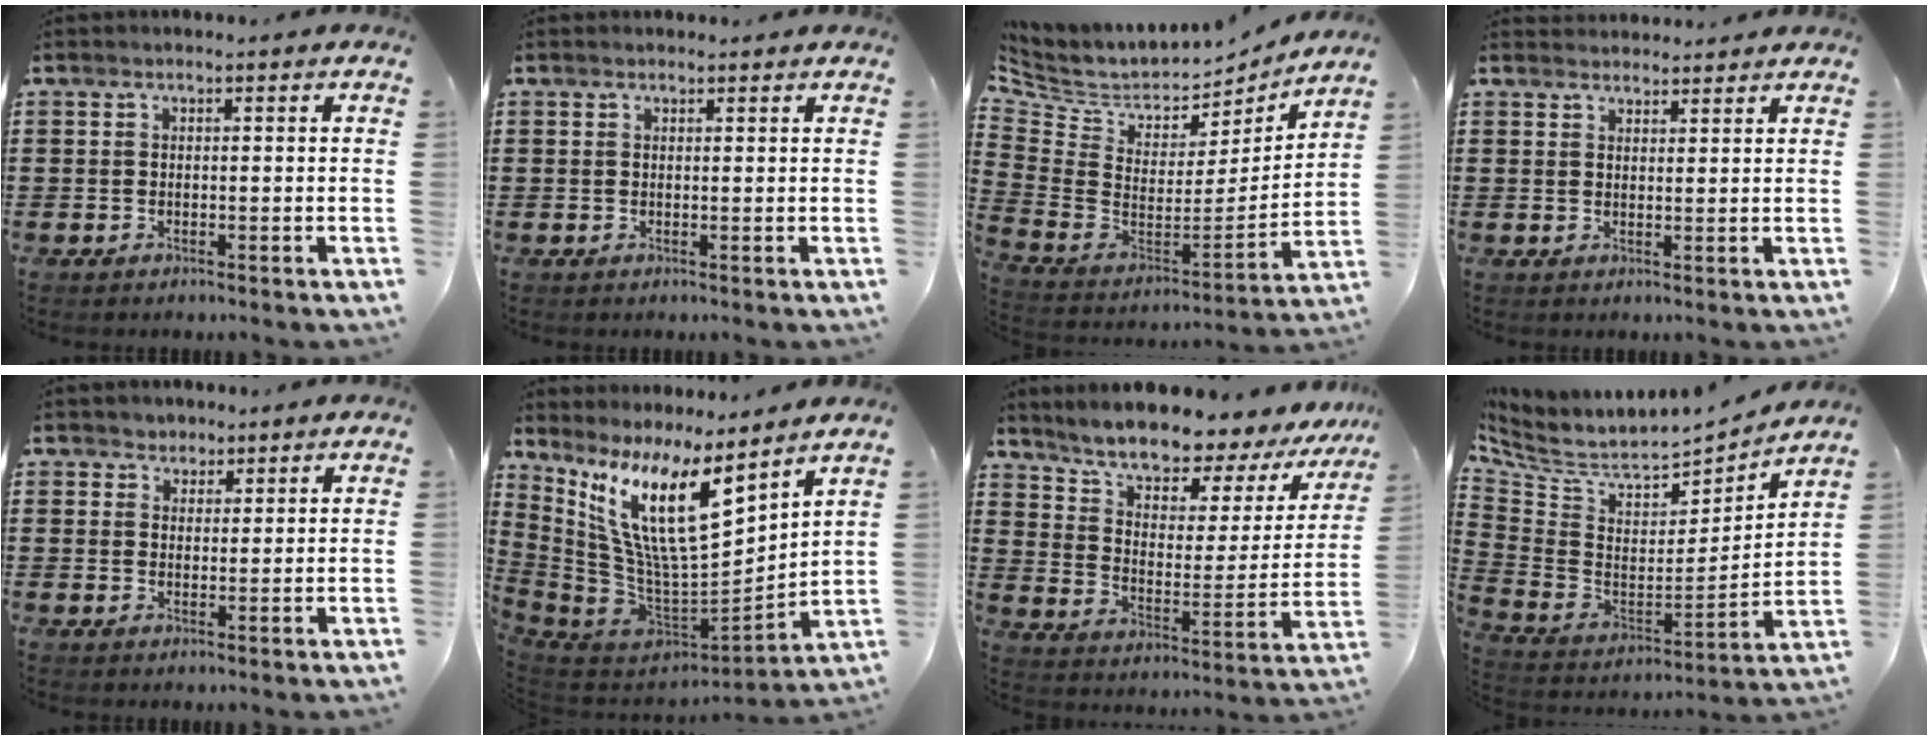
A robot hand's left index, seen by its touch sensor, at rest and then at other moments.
{"total": 0.8, "force": [0.7, 0.1, 0.1], "torque": [-0.005, -0.001, 0.015]}
{"total": 4.7, "force": [3.9, 2.6, 0.7], "torque": [-0.048, -0.043, 0.067]}
{"total": 2.1, "force": [2.0, 0.2, -0.2], "torque": [-0.002, -0.002, 0.040]}
{"total": 2.3, "force": [1.7, 1.5, -0.2], "torque": [-0.006, 0.009, 0.032]}
{"total": 15.0, "force": [7.7, 3.8, 12.3], "torque": [-0.281, -0.050, 0.128]}
{"total": 5.6, "force": [5.2, 0.9, 1.9], "torque": [-0.064, -0.037, 0.083]}
{"total": 5.5, "force": [4.9, 1.6, 1.8], "torque": [-0.070, -0.053, 0.079]}